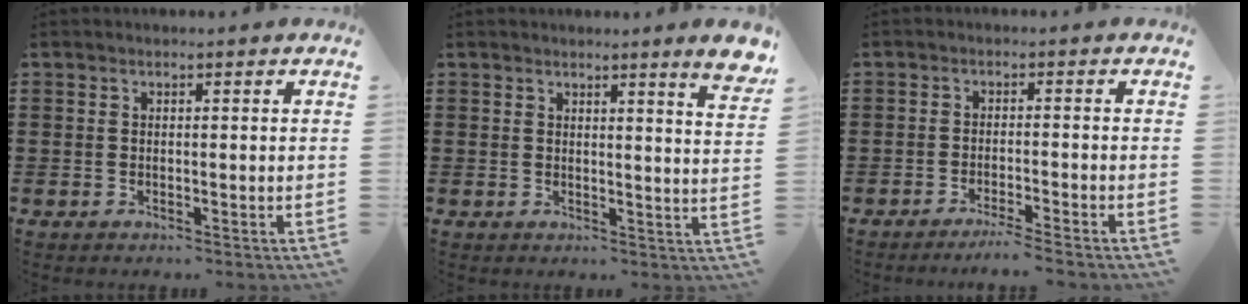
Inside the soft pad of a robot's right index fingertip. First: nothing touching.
{"total": 4.0, "force": [3.1, -0.5, 2.5], "torque": [-0.042, -0.015, 0.051]}
{"total": 2.7, "force": [-2.4, -0.4, 1.1], "torque": [-0.018, -0.003, -0.048]}